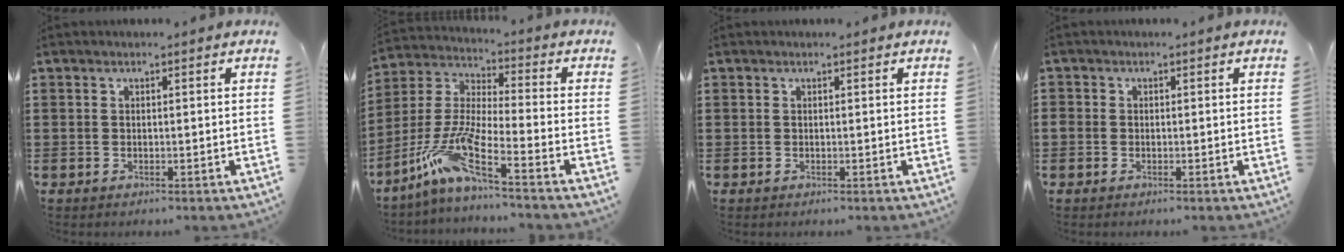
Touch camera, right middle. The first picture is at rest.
{"total": 9.8, "force": [-6.6, 0.6, 7.2], "torque": [-0.180, -0.028, -0.139]}
{"total": 0.0}
{"total": 0.9, "force": [-0.2, 0.8, 0.1], "torque": [-0.004, 0.005, -0.006]}